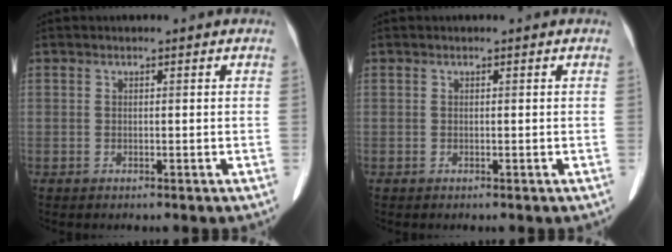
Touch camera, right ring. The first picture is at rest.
{"total": 0.0}